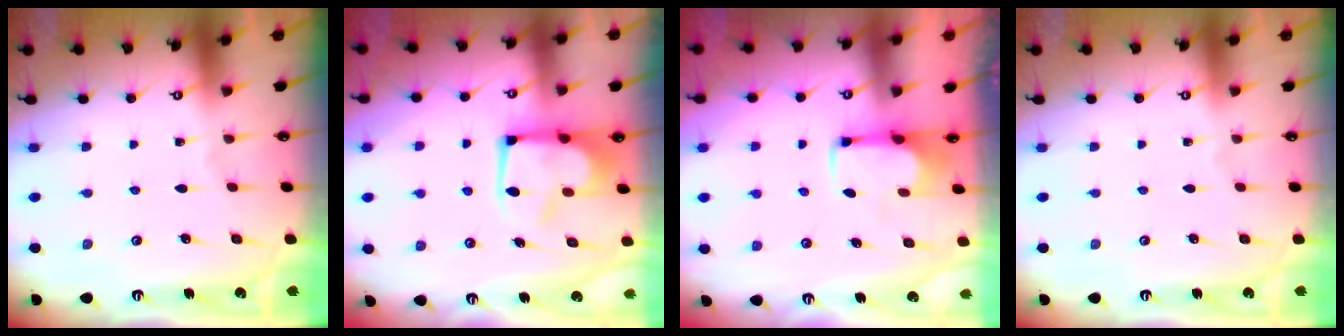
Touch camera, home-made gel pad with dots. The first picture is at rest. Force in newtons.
{"total": 5.0, "press": 4.9, "slide": 0.8}
{"total": 2.6, "press": 2.4, "slide": 1.1}
{"total": 0.0}